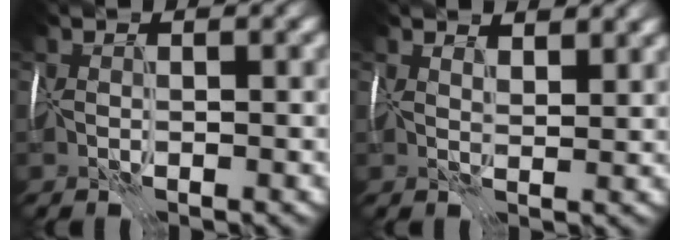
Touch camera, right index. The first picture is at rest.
{"total": 3.1, "force": [2.7, 0.7, 1.2], "torque": [-0.018, -0.001, 0.034]}